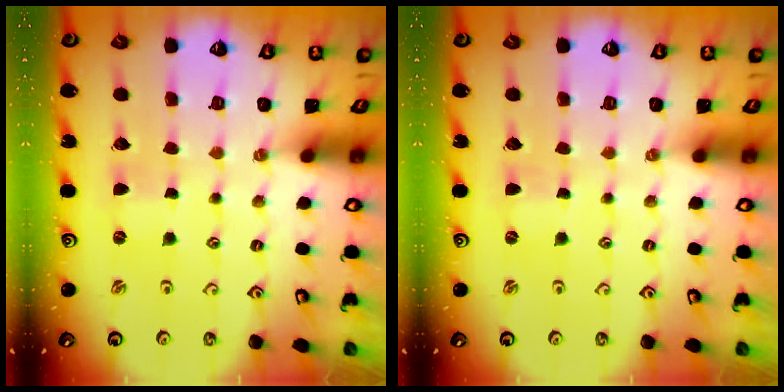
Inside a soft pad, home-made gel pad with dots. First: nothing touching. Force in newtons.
{"total": 0.0}